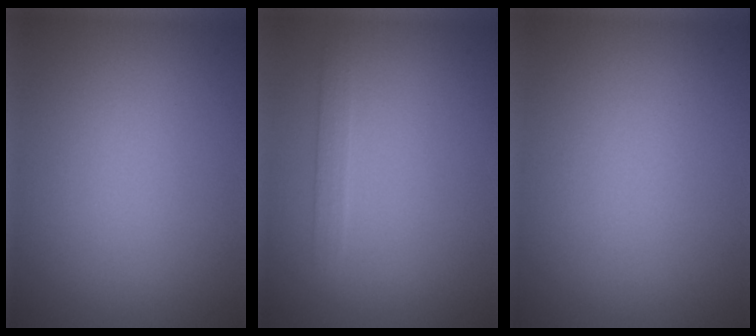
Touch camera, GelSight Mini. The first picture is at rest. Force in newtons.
{"total": 1.3, "press": 1.3, "slide": 0.1}
{"total": 0.0}